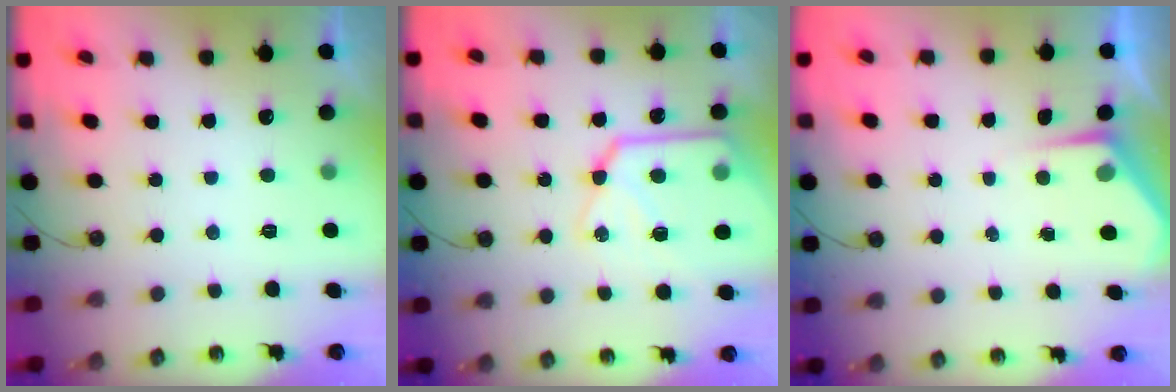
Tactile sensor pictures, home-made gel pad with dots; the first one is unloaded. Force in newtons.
{"total": 18.1, "press": 18.0, "slide": 1.7}
{"total": 3.4, "press": 3.4, "slide": 0.4}